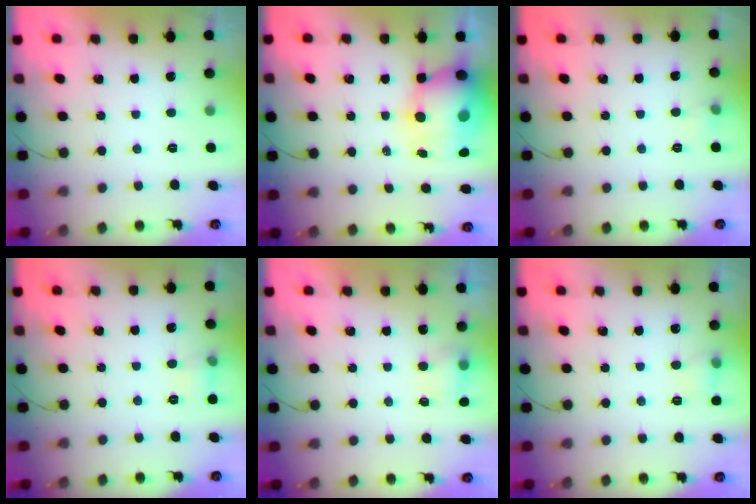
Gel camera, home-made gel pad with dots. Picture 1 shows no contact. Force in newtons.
{"total": 14.0, "press": 13.6, "slide": 3.4}
{"total": 3.4, "press": 3.2, "slide": 1.0}
{"total": 5.5, "press": 5.2, "slide": 1.9}
{"total": 4.7, "press": 4.5, "slide": 1.3}
{"total": 5.0, "press": 4.8, "slide": 1.4}